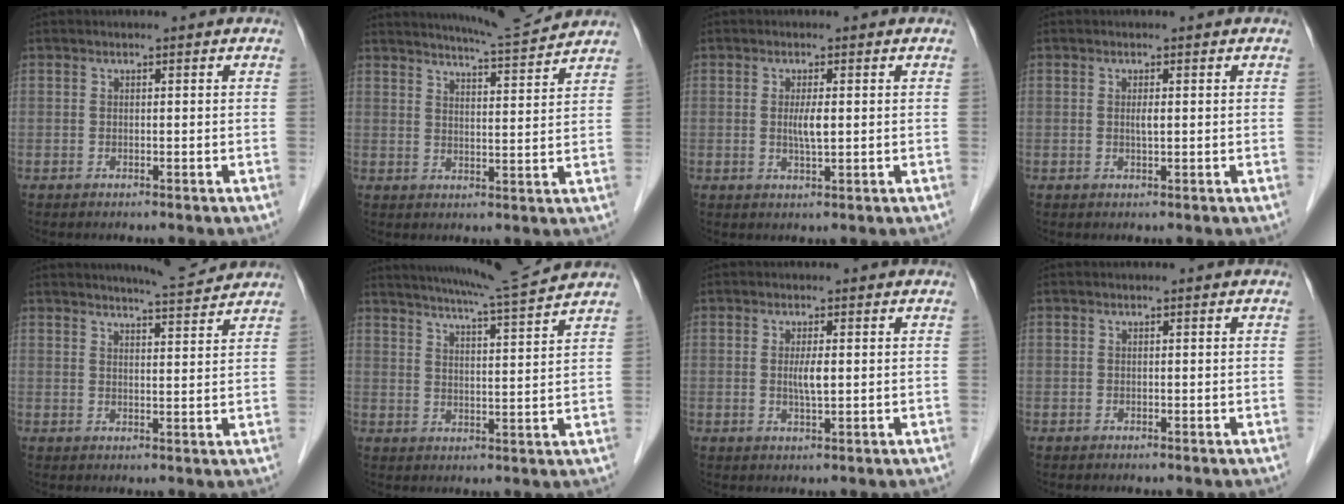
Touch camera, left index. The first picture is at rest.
{"total": 8.6, "force": [8.4, -0.6, 2.1], "torque": [-0.046, -0.001, 0.121]}
{"total": 2.5, "force": [0.2, 0.3, 2.5], "torque": [-0.050, -0.003, 0.005]}
{"total": 1.0, "force": [0.2, 0.1, 1.0], "torque": [-0.022, -0.001, 0.003]}
{"total": 5.7, "force": [5.6, -0.1, 1.0], "torque": [-0.028, -0.002, 0.073]}
{"total": 11.3, "force": [10.5, -1.6, 3.9], "torque": [-0.074, -0.005, 0.153]}
{"total": 2.4, "force": [0.2, 0.3, 2.4], "torque": [-0.048, -0.003, 0.005]}
{"total": 0.0}